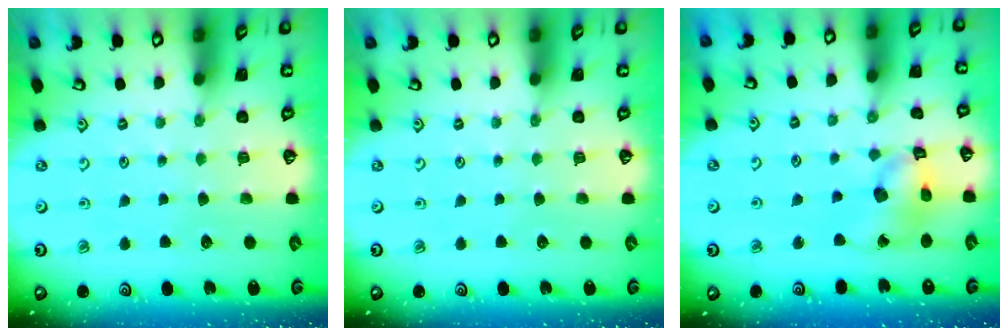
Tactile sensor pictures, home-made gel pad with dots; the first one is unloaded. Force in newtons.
{"total": 0.0}
{"total": 13.1, "press": 12.9, "slide": 1.9}